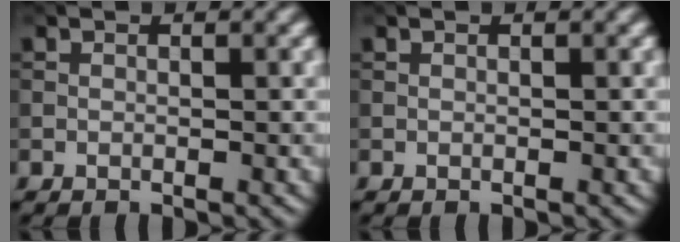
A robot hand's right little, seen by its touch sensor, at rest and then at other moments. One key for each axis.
{"total": 0.0}